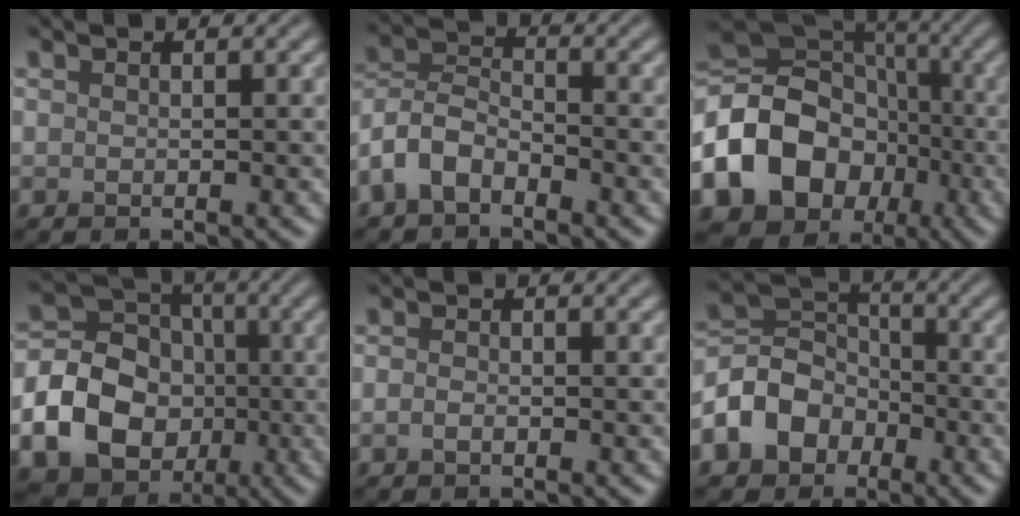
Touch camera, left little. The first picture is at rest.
{"total": 4.4, "force": [-2.7, 2.5, 2.5], "torque": [-0.054, 0.007, -0.065]}
{"total": 16.5, "force": [-5.2, 13.4, 8.1], "torque": [-0.192, -0.005, -0.109]}
{"total": 13.5, "force": [-3.5, 11.6, 5.8], "torque": [-0.118, -0.017, -0.082]}
{"total": 0.8, "force": [-0.4, 0.4, 0.6], "torque": [-0.014, -0.001, -0.009]}
{"total": 6.0, "force": [-2.7, 4.7, 2.6], "torque": [-0.046, 0.007, -0.067]}